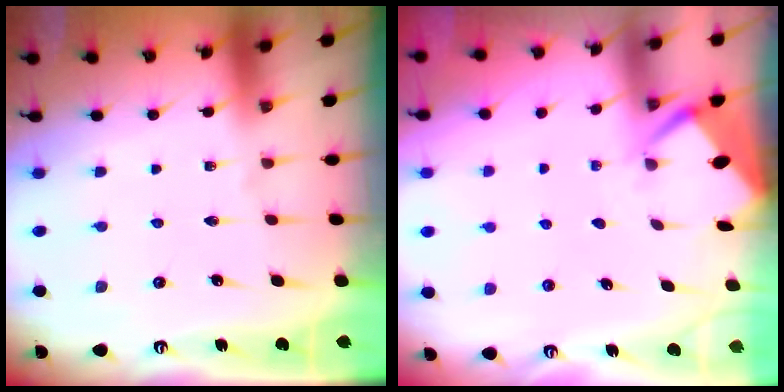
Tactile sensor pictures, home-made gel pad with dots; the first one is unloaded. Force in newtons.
{"total": 2.6, "press": 2.6, "slide": 0.3}